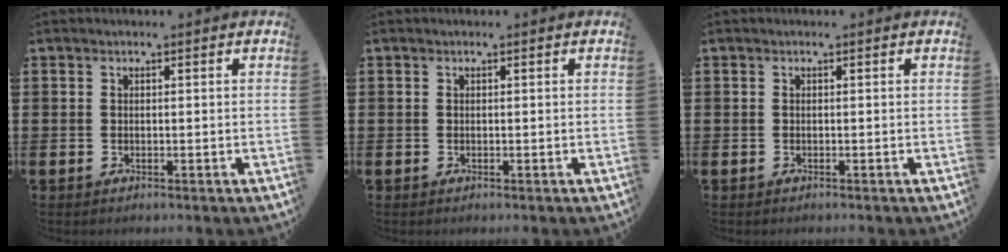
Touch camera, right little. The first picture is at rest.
{"total": 0.0}
{"total": 0.0}